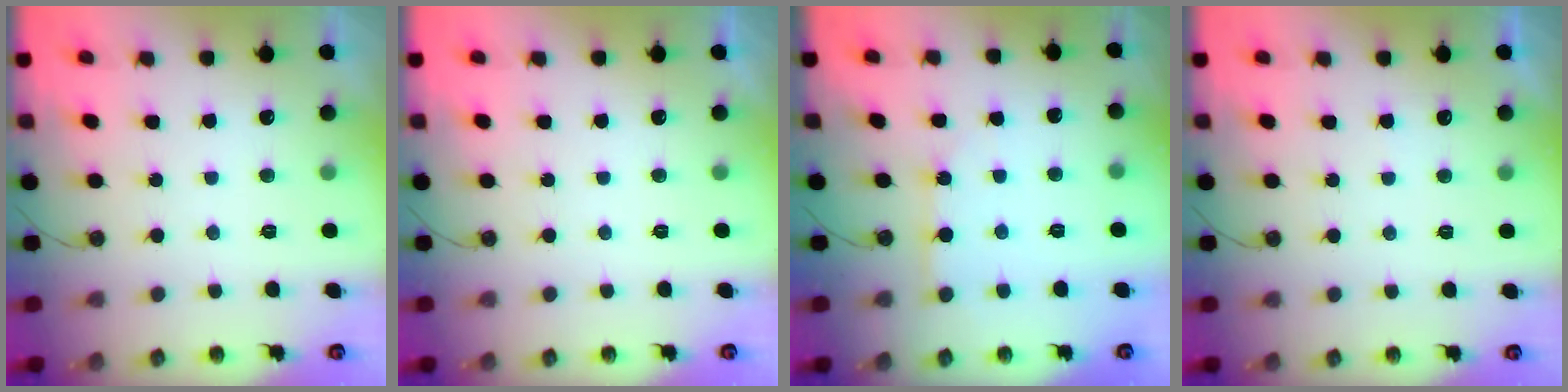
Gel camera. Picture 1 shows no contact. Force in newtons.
{"total": 0.0}
{"total": 3.6, "press": 3.6, "slide": 0.1}
{"total": 2.9, "press": 2.9, "slide": 0.5}